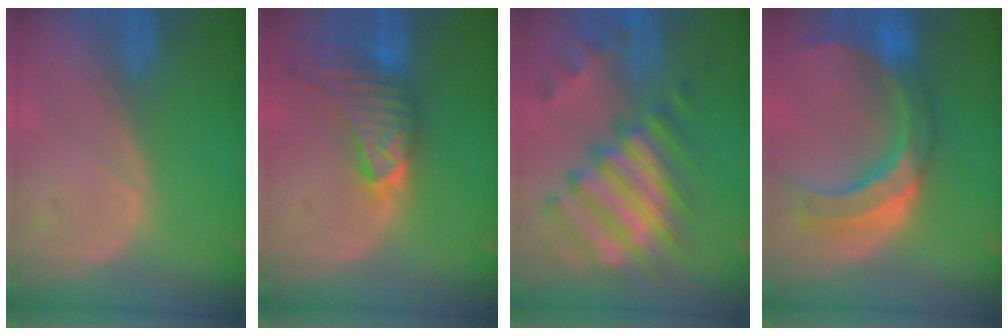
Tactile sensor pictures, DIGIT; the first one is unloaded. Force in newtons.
{"total": 9.1, "press": 8.2, "slide": 3.8}
{"total": 12.3, "press": 10.6, "slide": 6.2}
{"total": 11.5, "press": 9.8, "slide": 6.1}